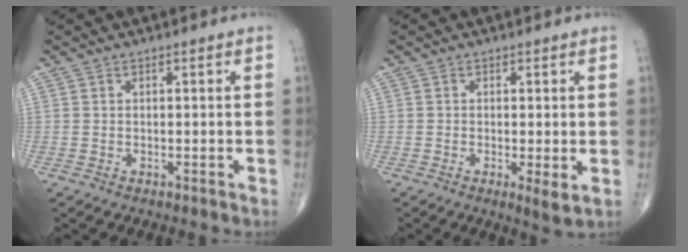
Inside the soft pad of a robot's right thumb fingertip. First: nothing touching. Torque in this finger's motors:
{"motor_torque": [-0.26, 0.18, -0.22, 0.03, -0.01]}